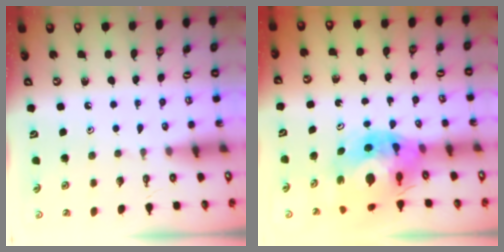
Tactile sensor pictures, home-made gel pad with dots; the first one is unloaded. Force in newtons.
{"total": 13.8, "press": 13.7, "slide": 1.8}